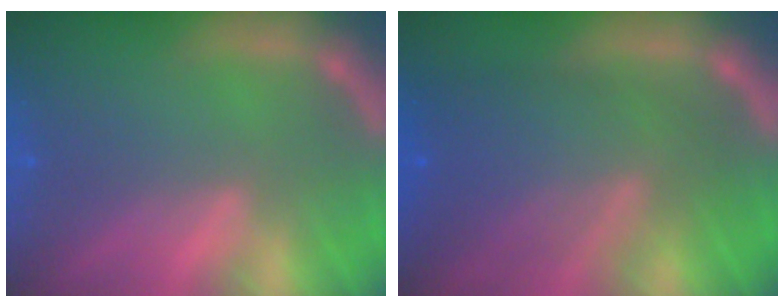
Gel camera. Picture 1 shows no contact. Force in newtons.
{"total": 8.5}